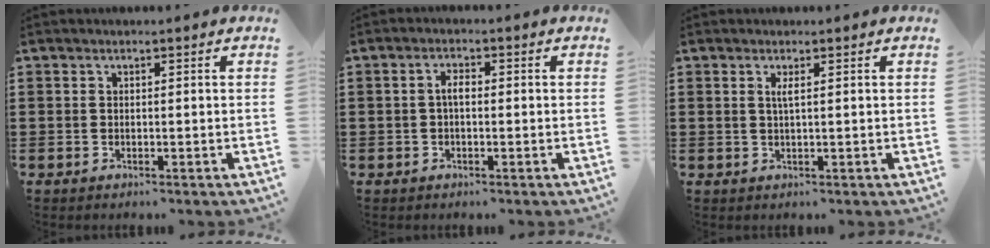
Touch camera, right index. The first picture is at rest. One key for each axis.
{"total": 2.1, "fx": -0.1, "fy": 0.8, "fz": 1.9, "tx": -0.037, "ty": 0.003, "tz": -0.004}
{"total": 1.3, "fx": 0.4, "fy": 0.0, "fz": 1.2, "tx": -0.025, "ty": -0.001, "tz": 0.006}